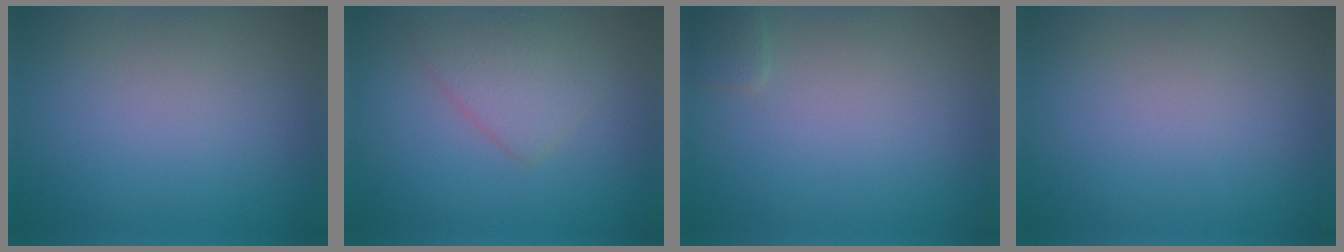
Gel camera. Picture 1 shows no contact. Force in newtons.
{"total": 2.8, "press": 2.8, "slide": 0.1}
{"total": 0.8, "press": 0.8, "slide": 0.0}
{"total": 0.0}